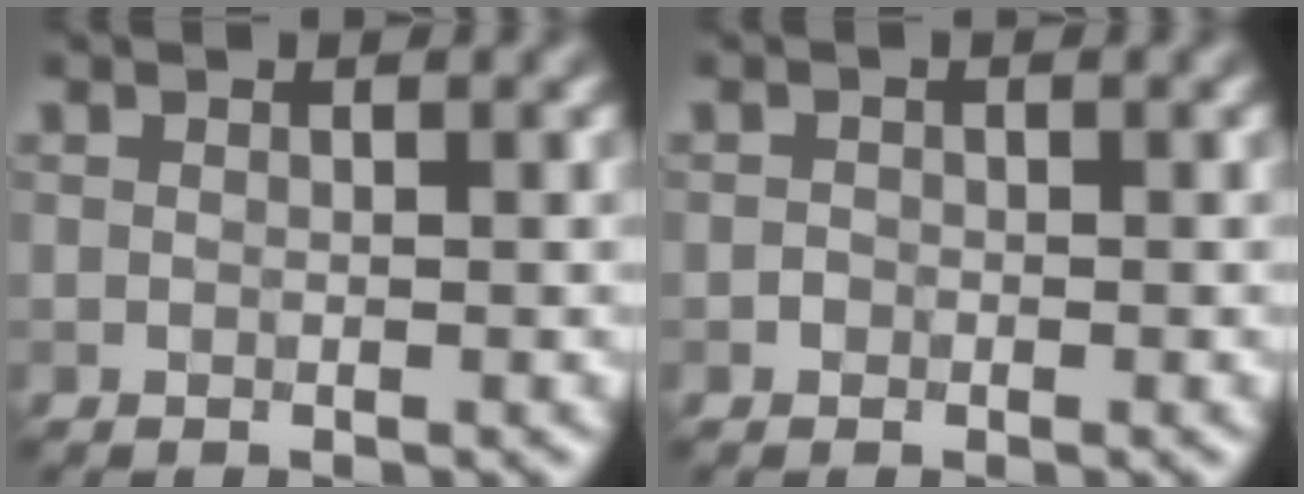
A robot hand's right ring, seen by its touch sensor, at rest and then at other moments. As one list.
[{"total": 0.6, "force": [-0.3, 0.5, 0.1], "torque": [0.003, -0.002, -0.006]}]